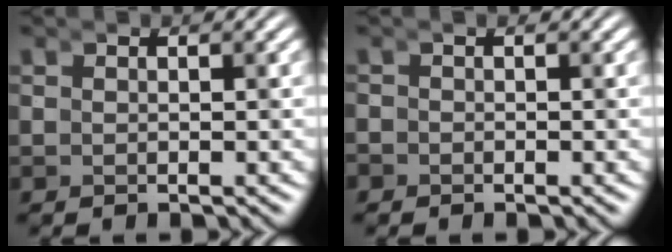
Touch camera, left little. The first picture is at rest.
{"total": 1.1, "force": [-0.6, 0.9, -0.3], "torque": [-0.010, -0.007, -0.014]}